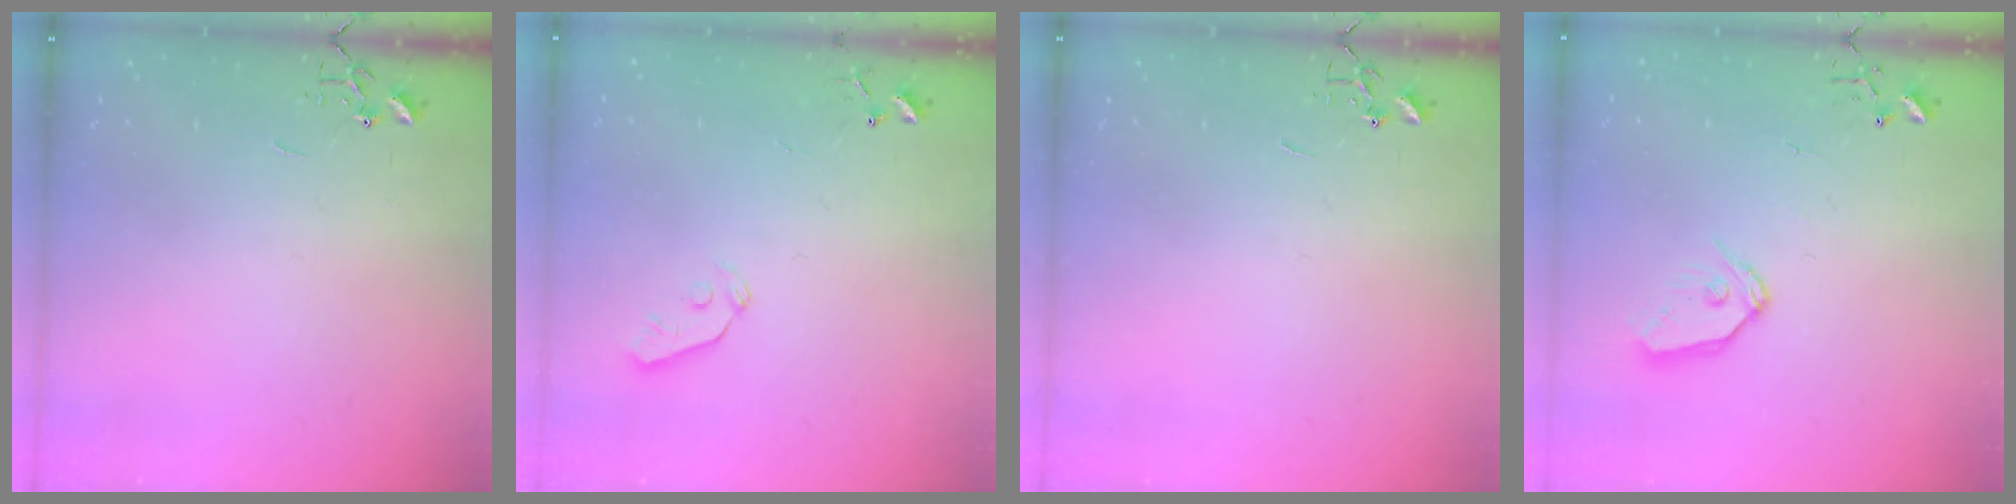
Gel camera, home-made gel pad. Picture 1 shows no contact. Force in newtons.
{"total": 3.6, "press": 3.5, "slide": 0.7}
{"total": 0.0}
{"total": 8.9, "press": 8.8, "slide": 0.6}